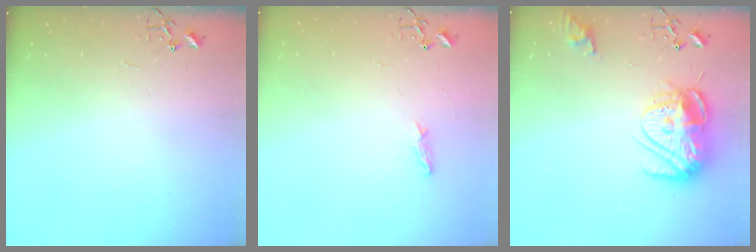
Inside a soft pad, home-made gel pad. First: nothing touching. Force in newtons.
{"total": 5.9, "press": 5.8, "slide": 0.7}
{"total": 15.8, "press": 15.7, "slide": 1.4}